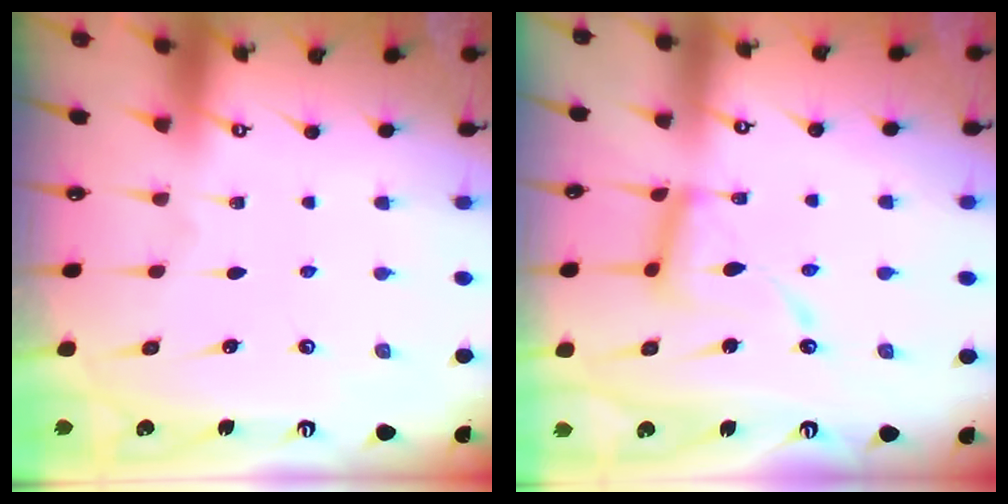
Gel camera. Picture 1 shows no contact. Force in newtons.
{"total": 12.1, "press": 12.1, "slide": 1.1}